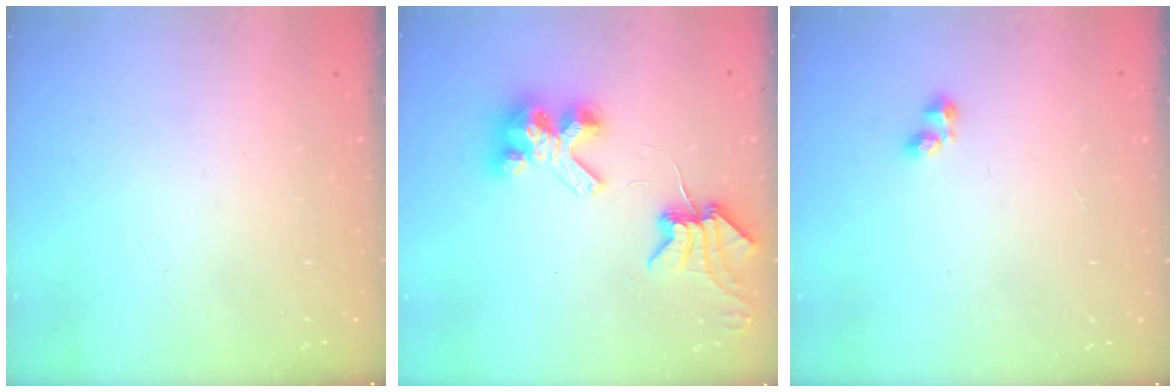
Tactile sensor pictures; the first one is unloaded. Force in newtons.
{"total": 7.2, "press": 7.2, "slide": 0.8}
{"total": 2.4, "press": 2.3, "slide": 0.9}